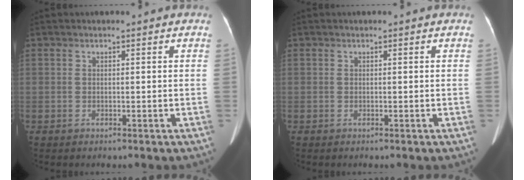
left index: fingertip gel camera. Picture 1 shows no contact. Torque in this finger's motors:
{"motor_torque": [0.05, 0.05, 0.00, 0.01]}